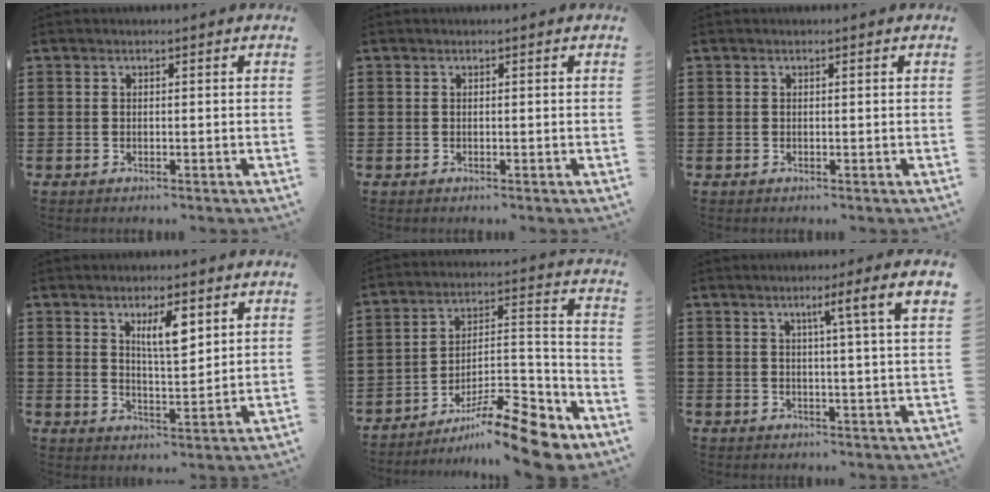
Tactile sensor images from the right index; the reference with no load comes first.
{"total": 0.0}
{"total": 0.0}
{"total": 5.8, "force": [2.9, 1.8, 4.7], "torque": [-0.083, 0.000, 0.045]}
{"total": 13.6, "force": [-10.5, 2.7, 8.1], "torque": [-0.104, 0.043, -0.187]}
{"total": 5.0, "force": [2.2, -0.7, 4.4], "torque": [-0.073, -0.010, 0.029]}